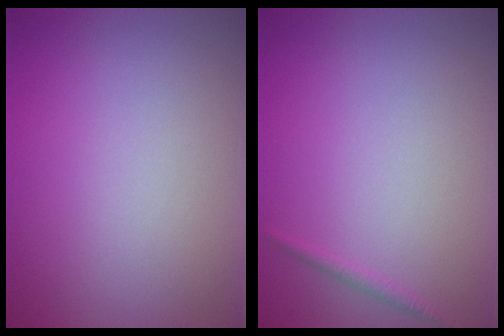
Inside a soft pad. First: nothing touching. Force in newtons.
{"total": 0.6, "press": 0.6, "slide": 0.0}